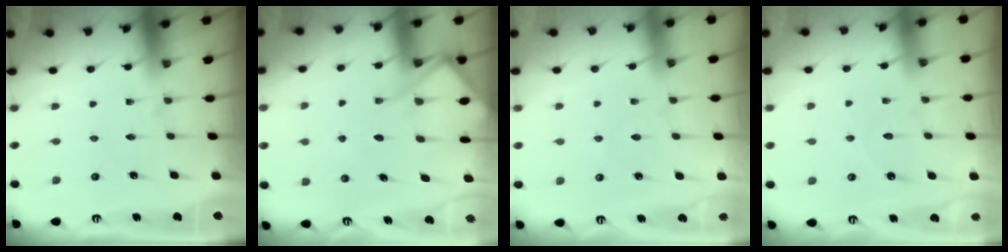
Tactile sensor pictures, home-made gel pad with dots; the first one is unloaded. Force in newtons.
{"total": 9.7, "press": 9.6, "slide": 1.0}
{"total": 2.5, "press": 2.4, "slide": 0.4}
{"total": 4.5, "press": 4.4, "slide": 0.5}